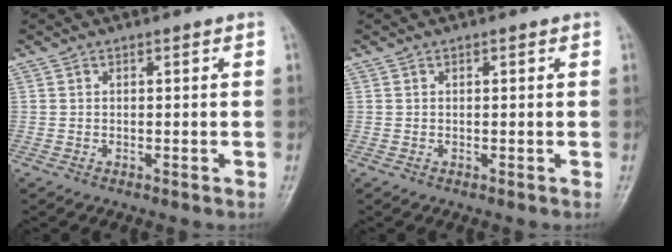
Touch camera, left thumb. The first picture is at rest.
{"total": 0.0}